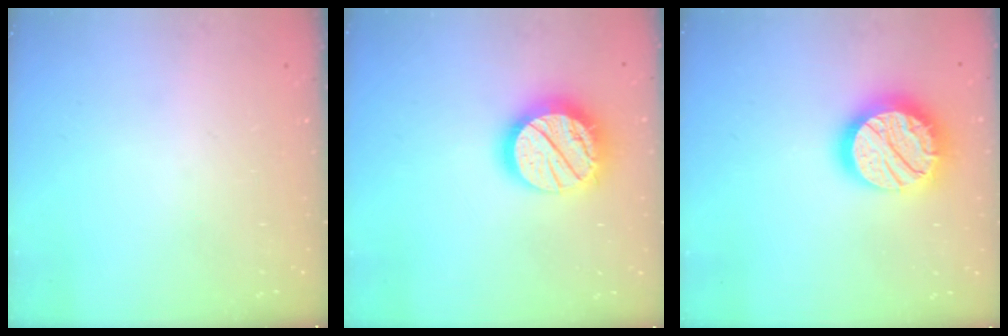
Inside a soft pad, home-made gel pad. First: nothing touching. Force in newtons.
{"total": 20.0, "press": 20.0, "slide": 1.5}
{"total": 20.3, "press": 20.3, "slide": 1.6}